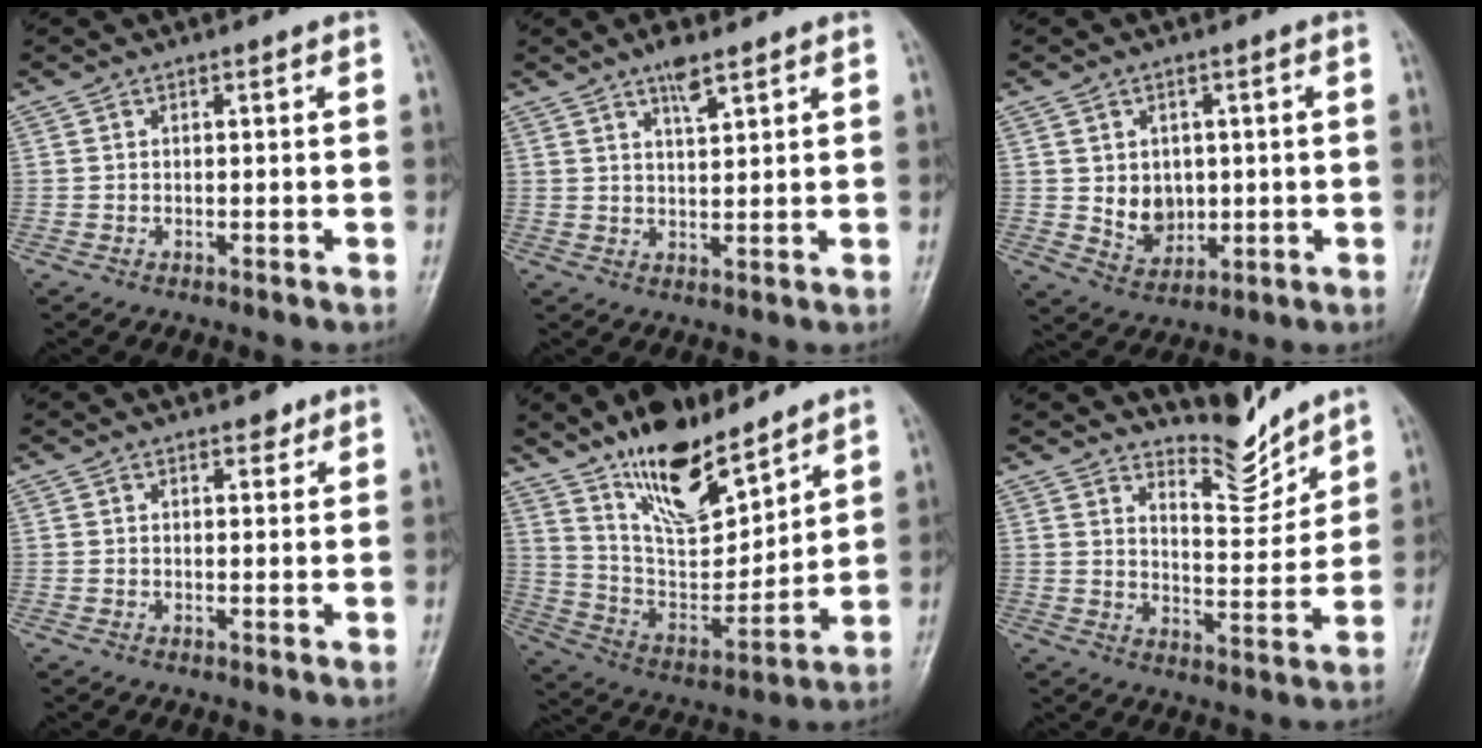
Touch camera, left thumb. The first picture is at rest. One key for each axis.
{"total": 4.2, "fx": 2.9, "fy": 1.1, "fz": 2.8, "tx": -0.043, "ty": -0.015, "tz": 0.051}
{"total": 6.5, "fx": 0.5, "fy": 5.3, "fz": 3.7, "tx": -0.029, "ty": -0.009, "tz": 0.022}
{"total": 1.9, "fx": 1.4, "fy": 1.0, "fz": 0.8, "tx": 0.002, "ty": -0.006, "tz": 0.015}
{"total": 18.0, "fx": 13.1, "fy": 6.6, "fz": 10.4, "tx": -0.132, "ty": -0.083, "tz": 0.244}
{"total": 7.4, "fx": 7.1, "fy": 1.5, "fz": 1.3, "tx": 0.005, "ty": -0.069, "tz": 0.126}